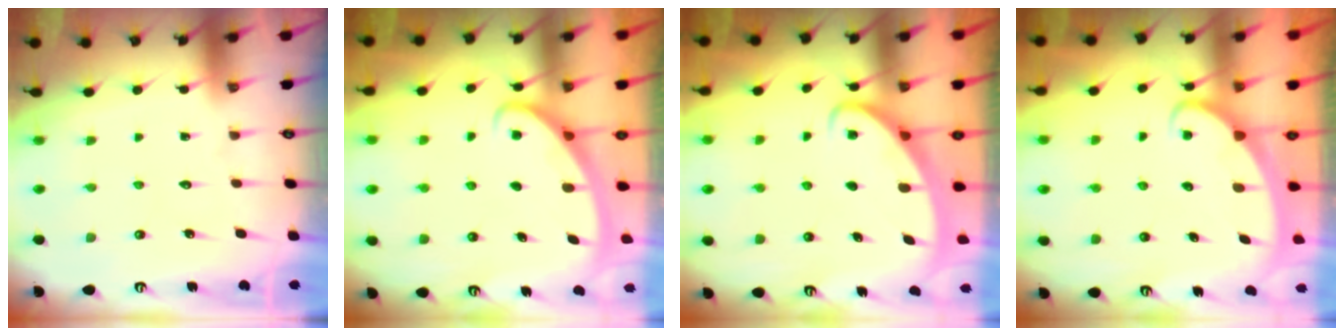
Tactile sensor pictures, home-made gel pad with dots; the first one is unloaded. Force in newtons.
{"total": 3.0, "press": 3.0, "slide": 0.4}
{"total": 2.5, "press": 2.5, "slide": 0.3}
{"total": 2.6, "press": 2.6, "slide": 0.3}